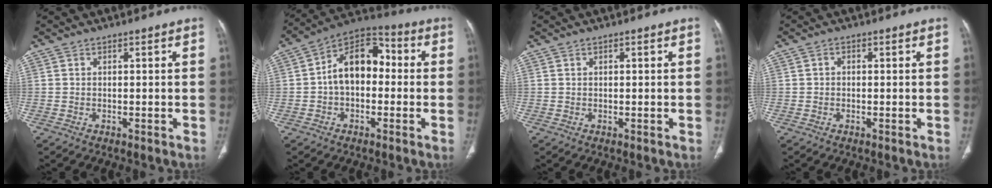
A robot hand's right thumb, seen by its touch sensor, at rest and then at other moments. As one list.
[{"total": 12.8, "force": [0.0, 8.4, 9.6], "torque": [-0.130, 0.041, -0.016]}, {"total": 0.6, "force": [0.3, 0.2, 0.5], "torque": [-0.010, 0.003, 0.005]}, {"total": 0.8, "force": [0.0, 0.7, 0.5], "torque": [-0.003, 0.002, -0.003]}]